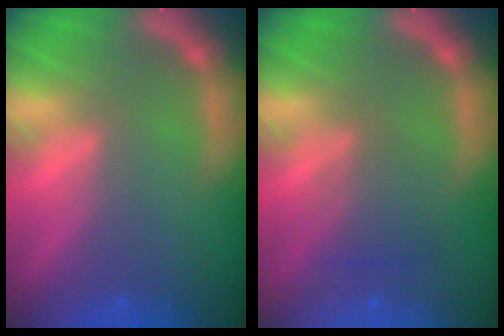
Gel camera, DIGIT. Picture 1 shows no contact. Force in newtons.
{"total": 2.5}